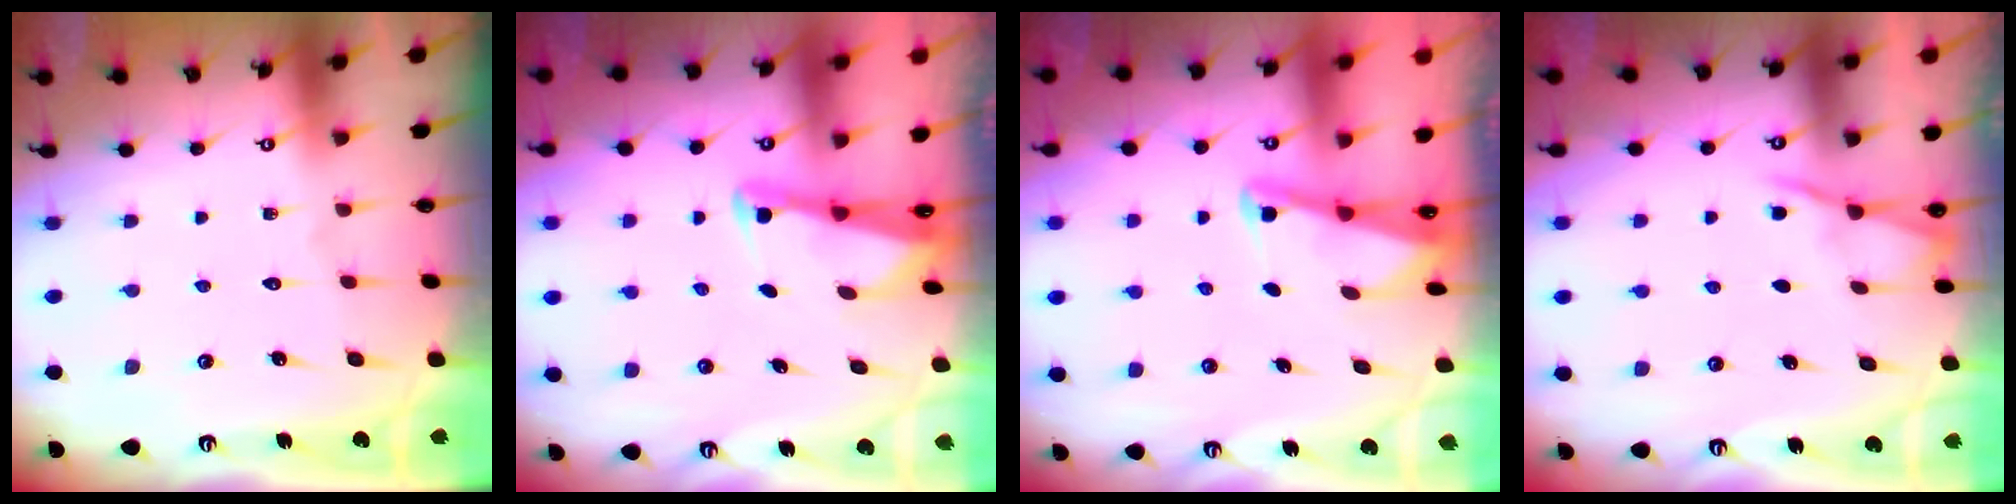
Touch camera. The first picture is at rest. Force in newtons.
{"total": 2.6, "press": 2.6, "slide": 0.2}
{"total": 2.0, "press": 2.0, "slide": 0.3}
{"total": 3.0, "press": 3.0, "slide": 0.5}